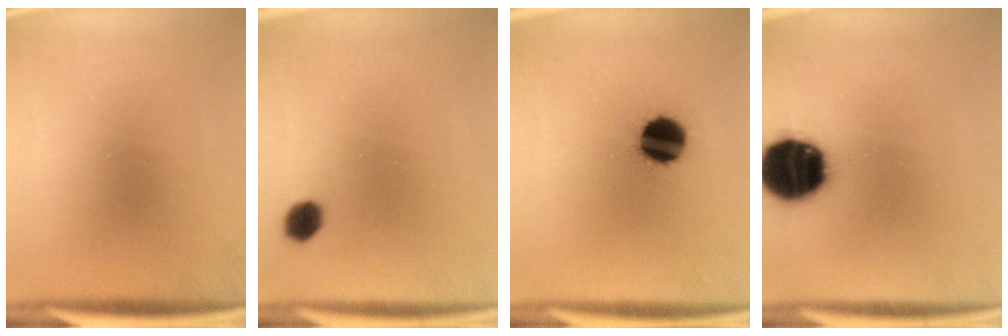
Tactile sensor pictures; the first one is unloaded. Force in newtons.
{"total": 3.8}
{"total": 10.9}
{"total": 17.0}